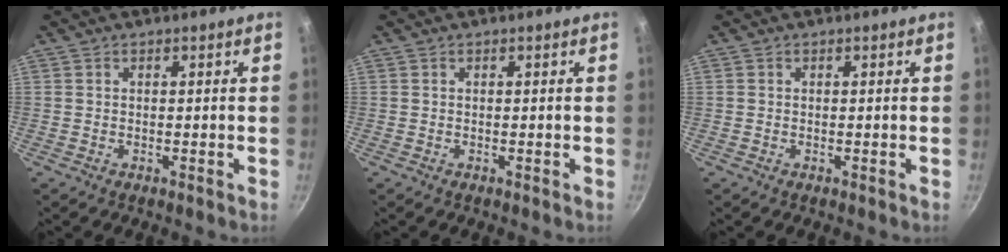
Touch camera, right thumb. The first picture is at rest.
{"total": 0.0}
{"total": 0.0}